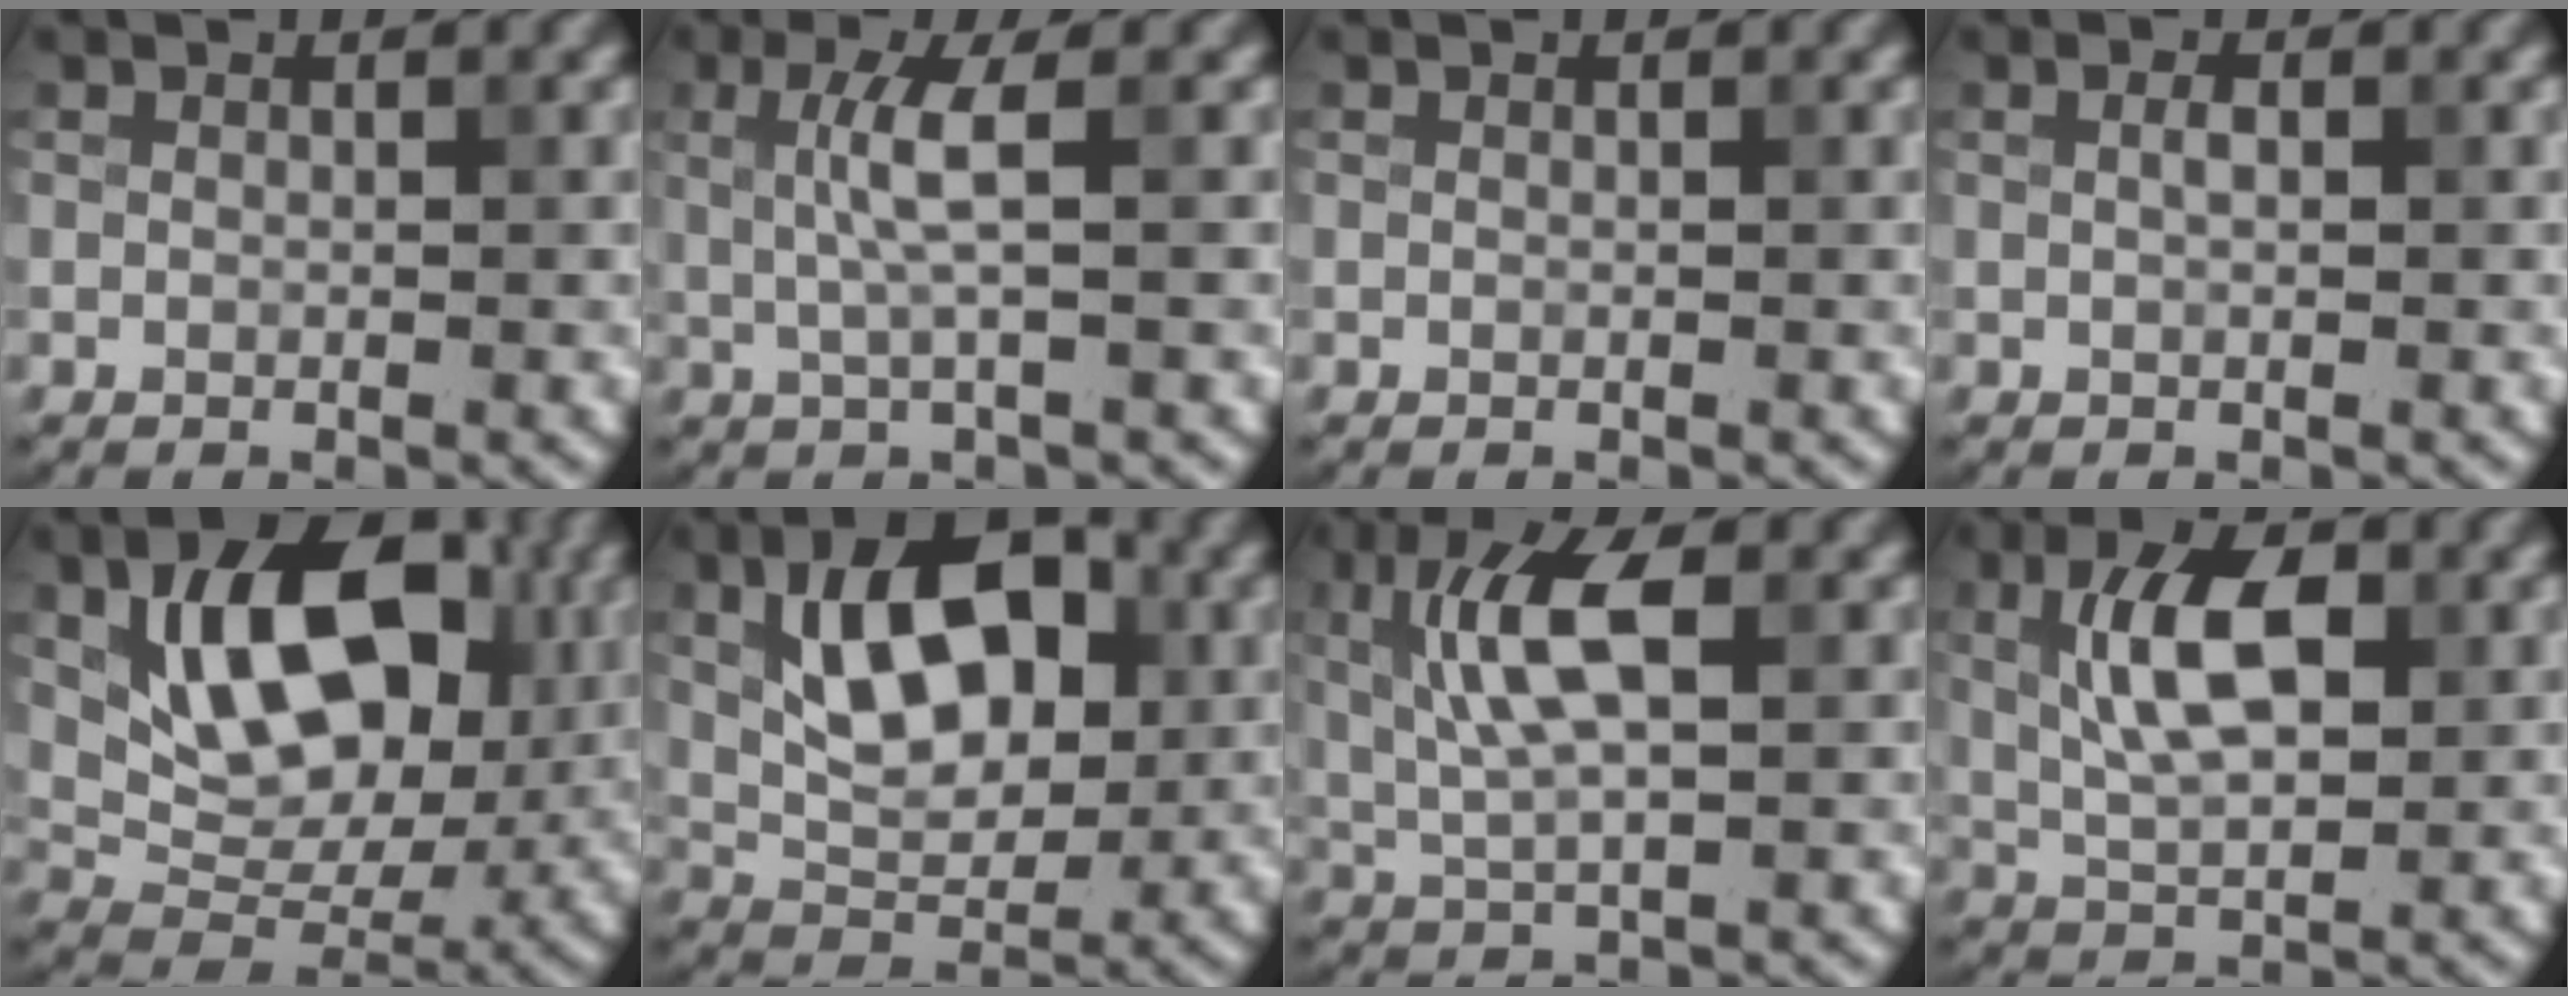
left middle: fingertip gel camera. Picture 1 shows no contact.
{"total": 3.4, "force": [0.5, 0.6, 3.3], "torque": [-0.071, -0.001, 0.009]}
{"total": 0.0}
{"total": 0.8, "force": [0.1, 0.3, 0.8], "torque": [-0.016, 0.002, 0.003]}
{"total": 10.8, "force": [2.7, 6.8, 7.9], "torque": [-0.132, -0.004, 0.047]}
{"total": 9.1, "force": [1.9, 5.0, 7.3], "torque": [-0.123, 0.009, 0.026]}
{"total": 6.5, "force": [1.4, 2.3, 5.9], "torque": [-0.116, 0.011, 0.025]}
{"total": 6.5, "force": [1.2, 3.0, 5.7], "torque": [-0.104, 0.009, 0.020]}